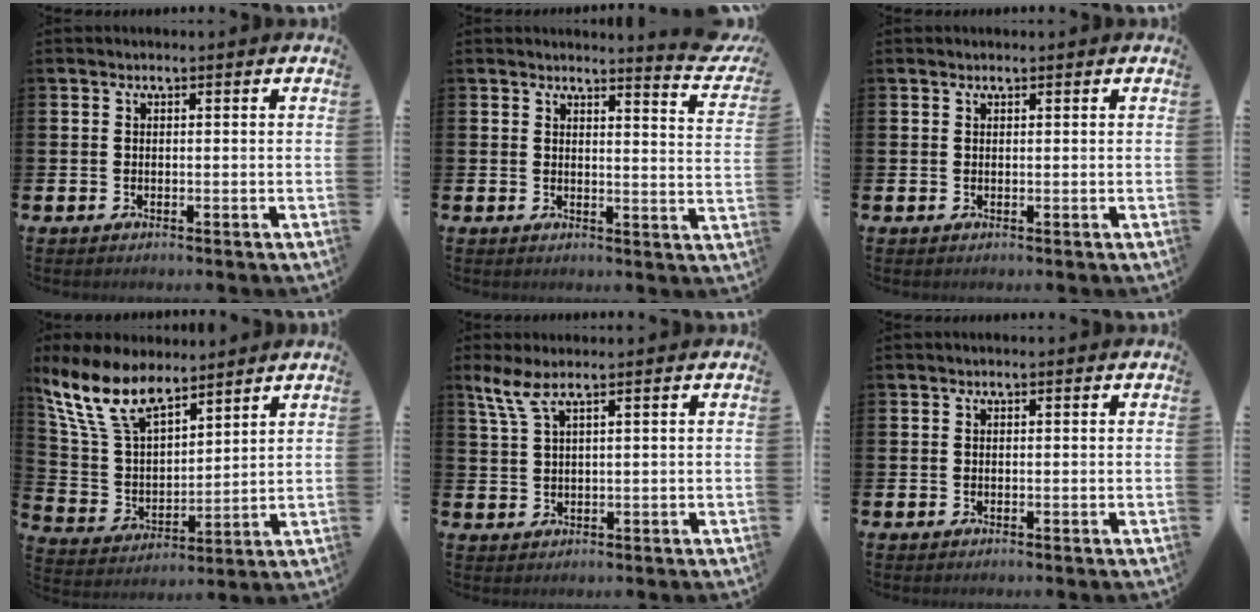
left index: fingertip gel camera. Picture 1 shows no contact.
{"total": 3.5, "force": [3.5, -0.1, 0.7], "torque": [0.008, -0.044, 0.051]}
{"total": 0.6, "force": [0.6, 0.2, 0.1], "torque": [-0.002, 0.002, 0.011]}
{"total": 10.7, "force": [8.5, 4.4, 4.7], "torque": [-0.134, -0.030, 0.162]}
{"total": 3.6, "force": [2.3, 0.5, 2.8], "torque": [-0.064, 0.002, 0.041]}
{"total": 0.0}